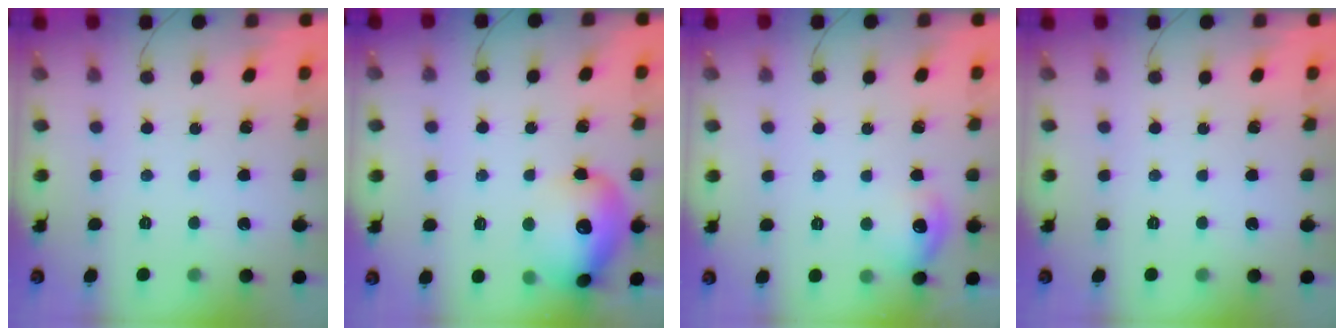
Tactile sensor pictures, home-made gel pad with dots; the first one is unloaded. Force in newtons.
{"total": 16.0, "press": 15.9, "slide": 1.8}
{"total": 9.1, "press": 9.0, "slide": 1.2}
{"total": 0.0}